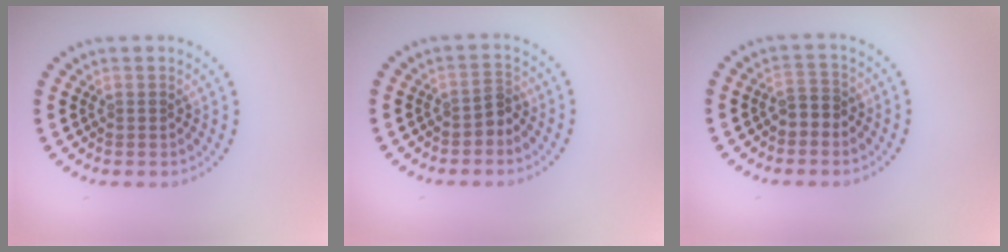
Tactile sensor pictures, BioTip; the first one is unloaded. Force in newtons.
{"total": 1.4, "press": 1.2, "slide": 0.7}
{"total": 1.9, "press": 1.8, "slide": 0.7}